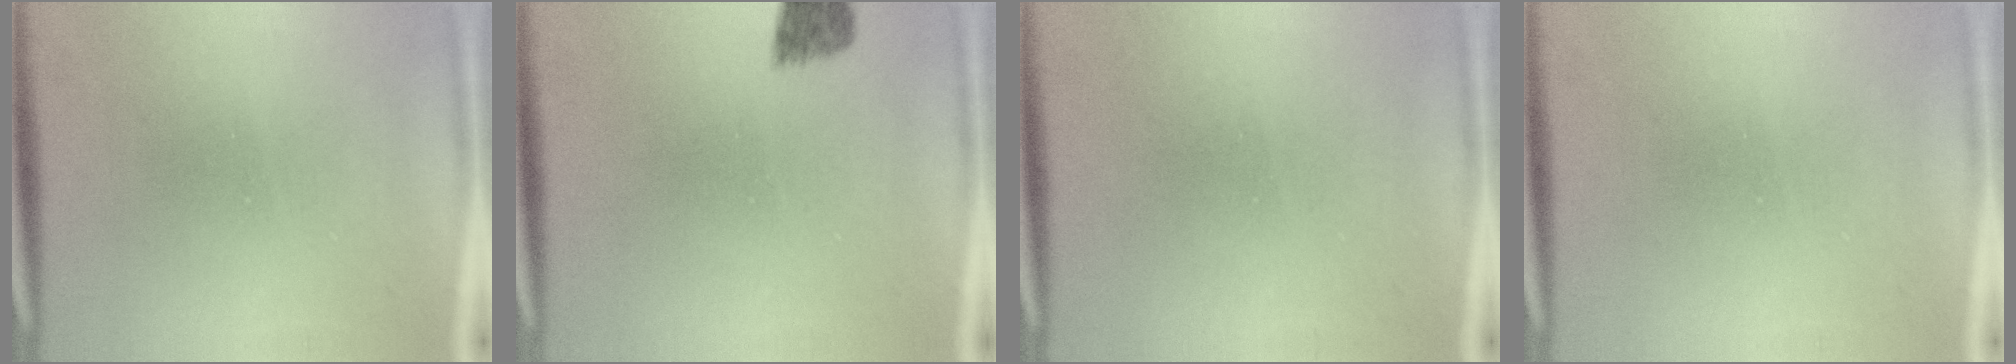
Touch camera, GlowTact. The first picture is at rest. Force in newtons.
{"total": 1.9}
{"total": 1.6}
{"total": 0.0}